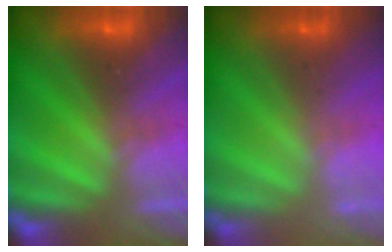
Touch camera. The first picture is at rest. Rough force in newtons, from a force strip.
{"total": 2.4}